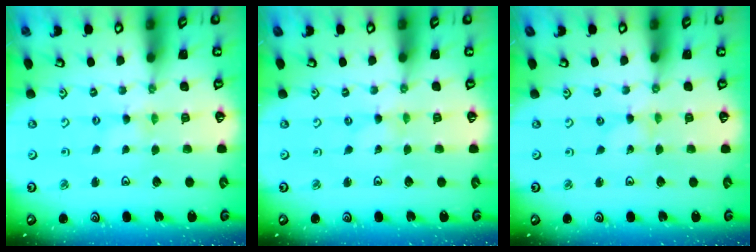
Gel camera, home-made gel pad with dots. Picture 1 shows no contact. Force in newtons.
{"total": 0.0}
{"total": 0.0}